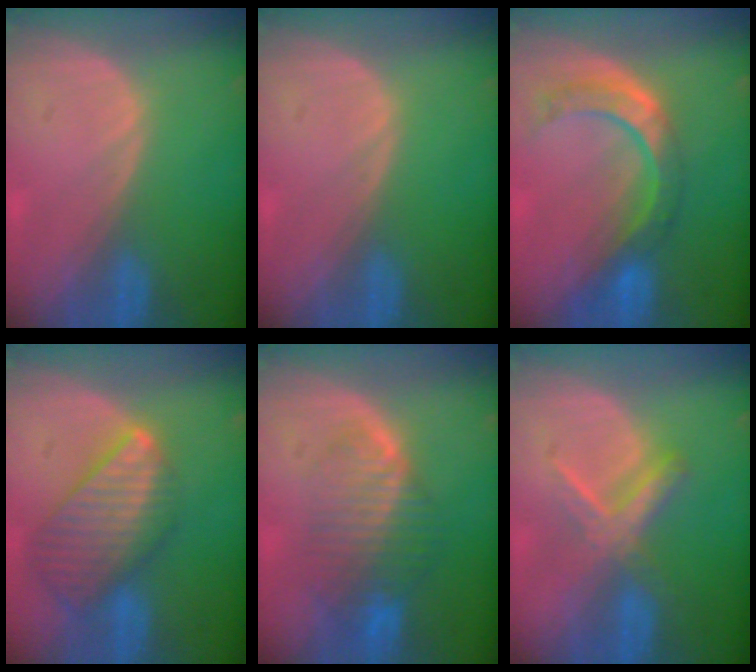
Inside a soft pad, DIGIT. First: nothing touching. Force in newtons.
{"total": 0.0}
{"total": 8.5, "press": 7.2, "slide": 4.5}
{"total": 9.5, "press": 8.3, "slide": 4.6}
{"total": 8.4, "press": 7.3, "slide": 4.1}
{"total": 5.6, "press": 5.4, "slide": 1.1}